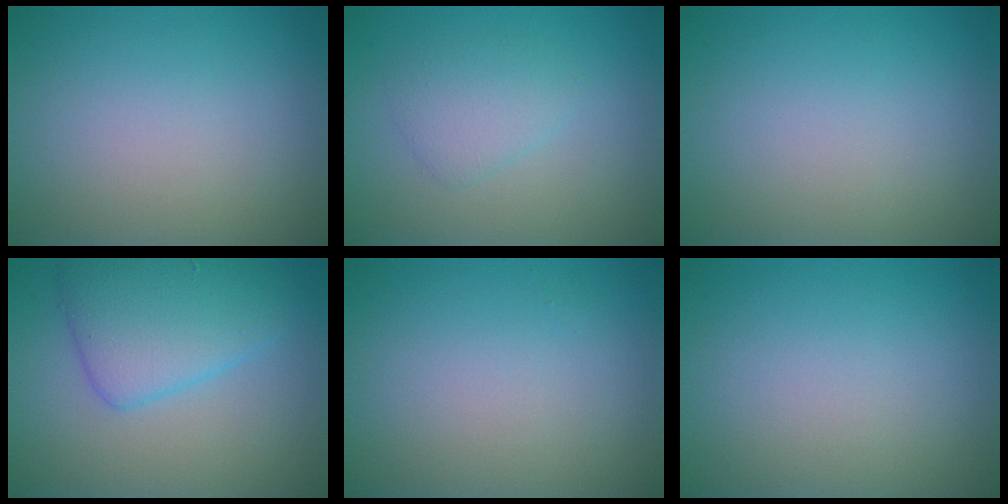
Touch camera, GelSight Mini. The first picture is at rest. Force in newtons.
{"total": 2.2, "press": 2.2, "slide": 0.0}
{"total": 0.0}
{"total": 5.3, "press": 5.3, "slide": 0.2}
{"total": 0.0}
{"total": 0.0}